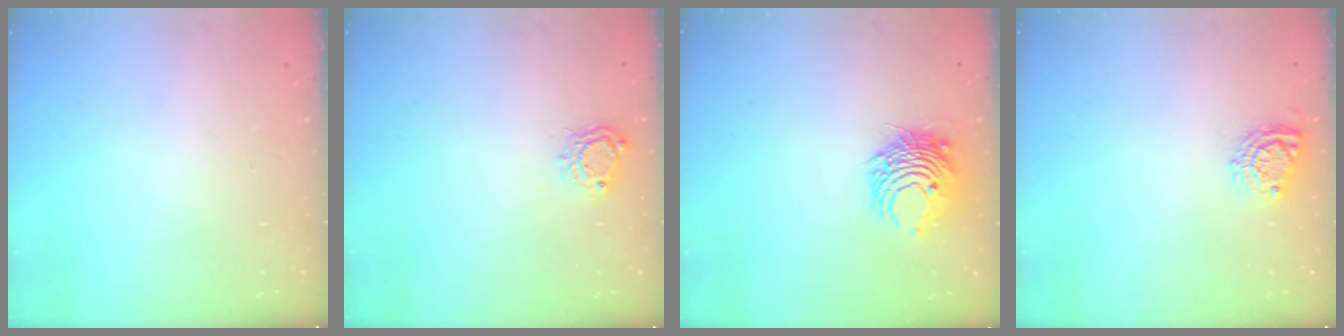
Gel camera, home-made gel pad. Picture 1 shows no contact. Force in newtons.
{"total": 5.5, "press": 5.5, "slide": 0.5}
{"total": 8.3, "press": 8.2, "slide": 0.3}
{"total": 7.5, "press": 7.5, "slide": 0.2}